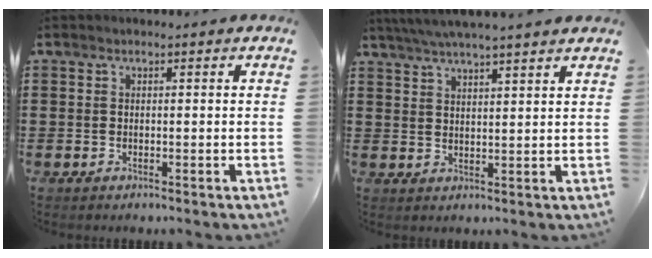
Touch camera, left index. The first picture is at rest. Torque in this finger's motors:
{"motor_torque": [2.14, 0.00, 0.37, 0.21]}